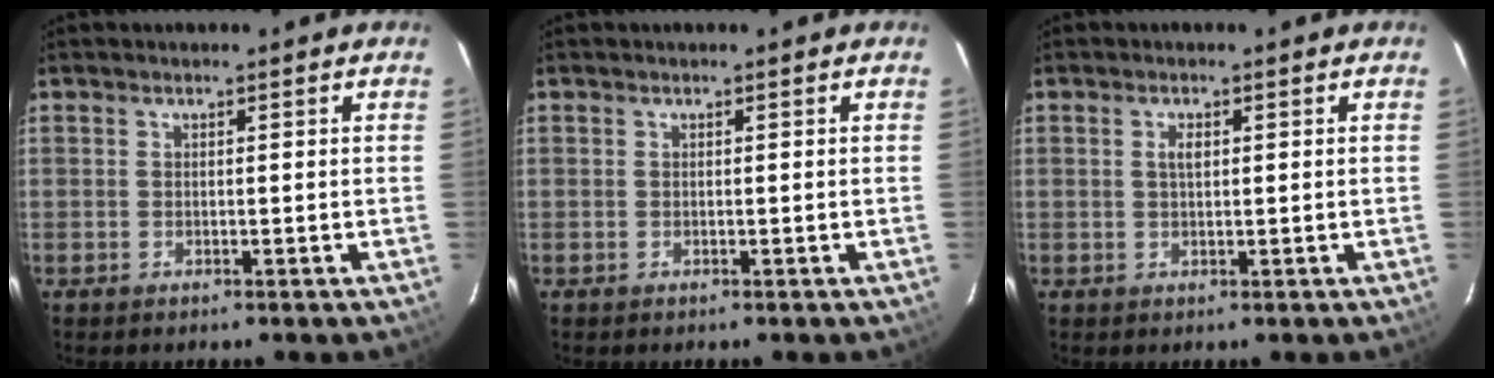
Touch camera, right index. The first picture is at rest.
{"total": 0.0}
{"total": 1.6, "force": [0.4, 0.8, 1.3], "torque": [-0.025, 0.003, 0.007]}